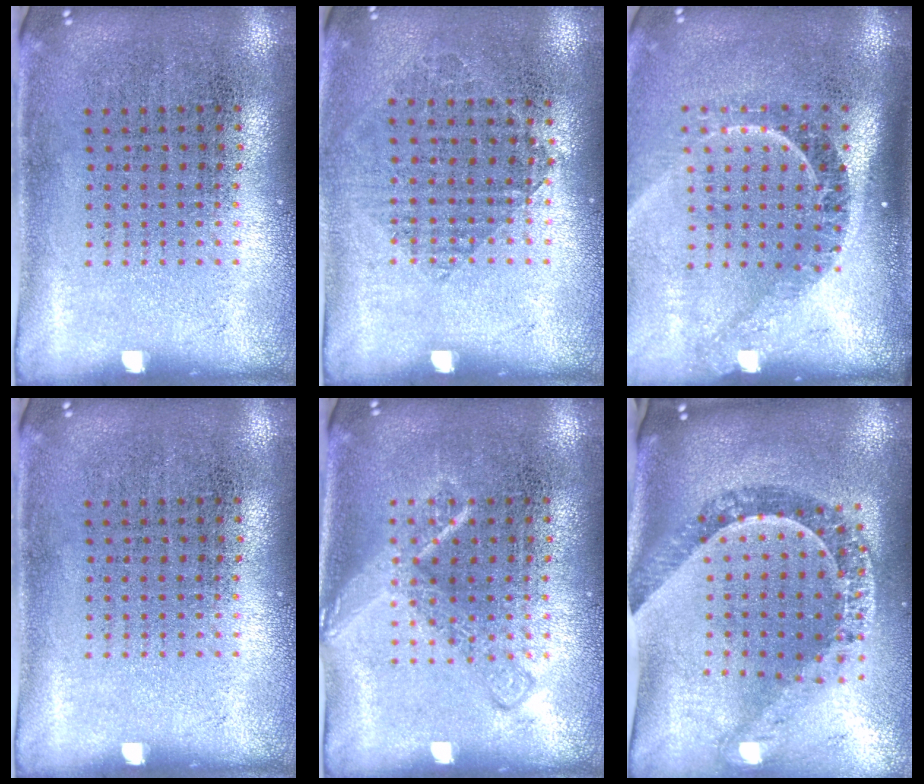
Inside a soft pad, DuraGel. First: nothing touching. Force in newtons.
{"total": 0.8, "press": 0.7, "slide": 0.3}
{"total": 2.4, "press": 1.6, "slide": 1.8}
{"total": 0.0}
{"total": 2.3, "press": 2.3, "slide": 0.3}
{"total": 1.4, "press": 1.3, "slide": 0.6}